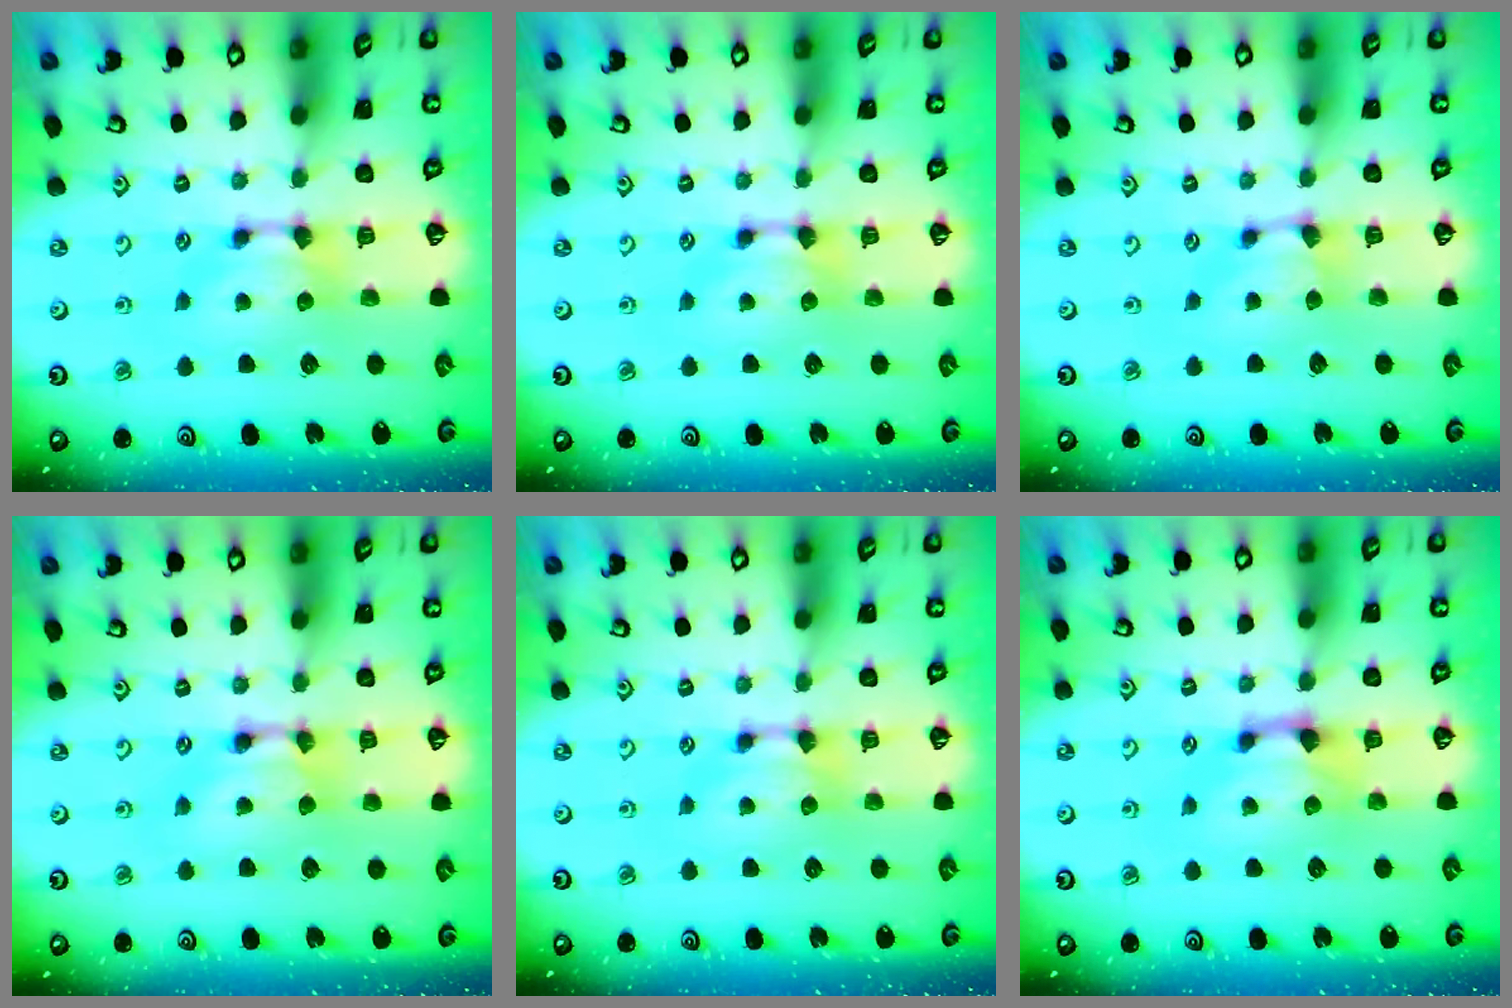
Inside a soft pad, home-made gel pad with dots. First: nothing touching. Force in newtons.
{"total": 0.0}
{"total": 0.6, "press": 0.4, "slide": 0.4}
{"total": 1.8, "press": 1.8, "slide": 0.1}
{"total": 0.0}
{"total": 1.1, "press": 0.5, "slide": 1.0}